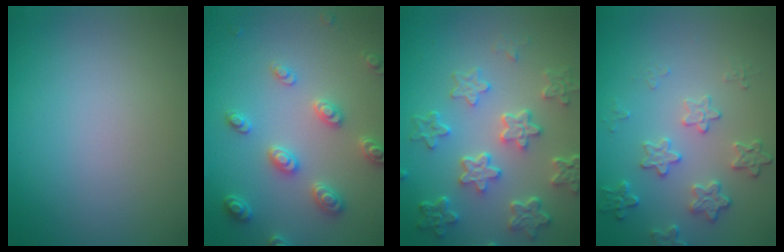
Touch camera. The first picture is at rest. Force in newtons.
{"total": 3.3, "press": 3.2, "slide": 0.9}
{"total": 6.2, "press": 4.6, "slide": 4.2}
{"total": 2.9, "press": 2.3, "slide": 1.8}